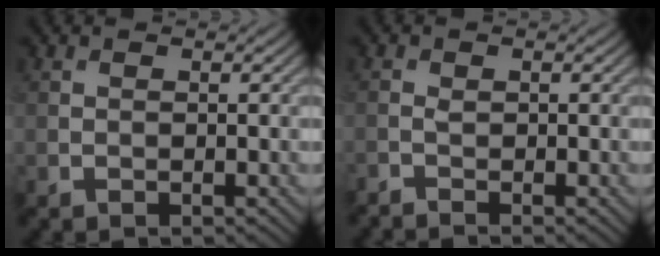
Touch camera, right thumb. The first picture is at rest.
{"total": 1.2, "force": [-1.1, 0.1, 0.5], "torque": [-0.015, -0.001, -0.028]}